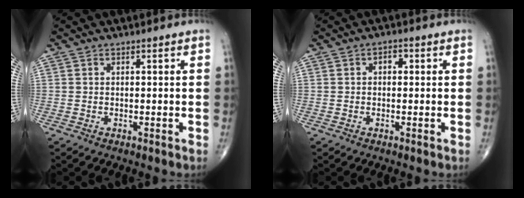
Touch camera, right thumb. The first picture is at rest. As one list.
[{"total": 1.7, "force": [0.3, 1.2, 1.2], "torque": [-0.011, 0.008, 0.001]}]